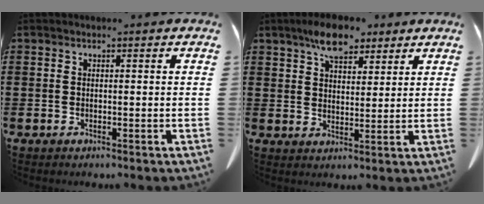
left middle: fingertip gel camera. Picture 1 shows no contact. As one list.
[{"total": 7.0, "force": [5.3, 3.0, 3.6], "torque": [-0.076, -0.004, 0.096]}]